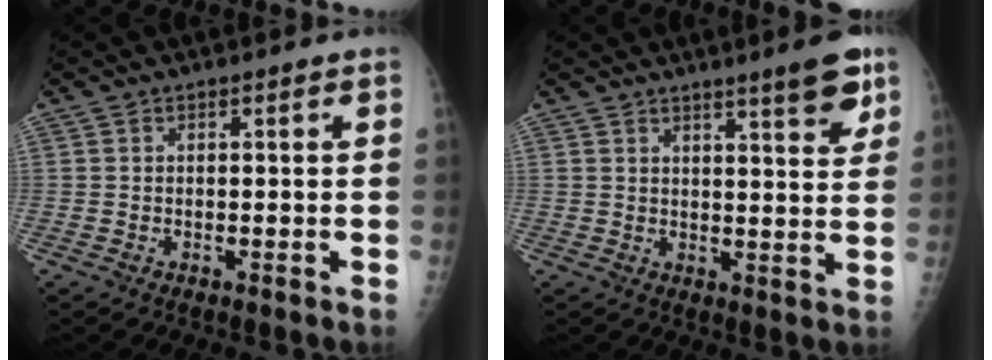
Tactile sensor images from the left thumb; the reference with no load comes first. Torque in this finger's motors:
{"motor_torque": [0.05, 0.16, -0.03, -0.11, 0.09]}